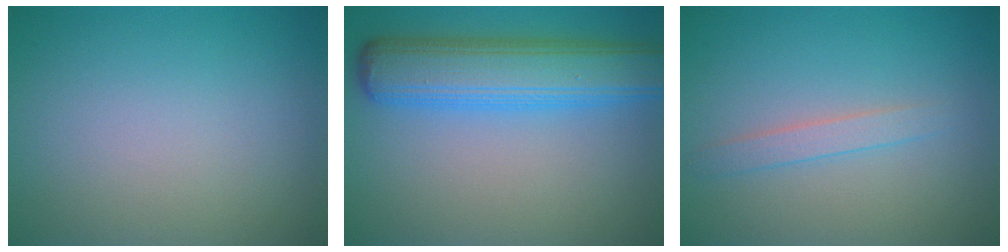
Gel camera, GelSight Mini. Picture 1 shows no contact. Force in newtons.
{"total": 8.9, "press": 8.9, "slide": 0.3}
{"total": 1.5, "press": 1.5, "slide": 0.1}